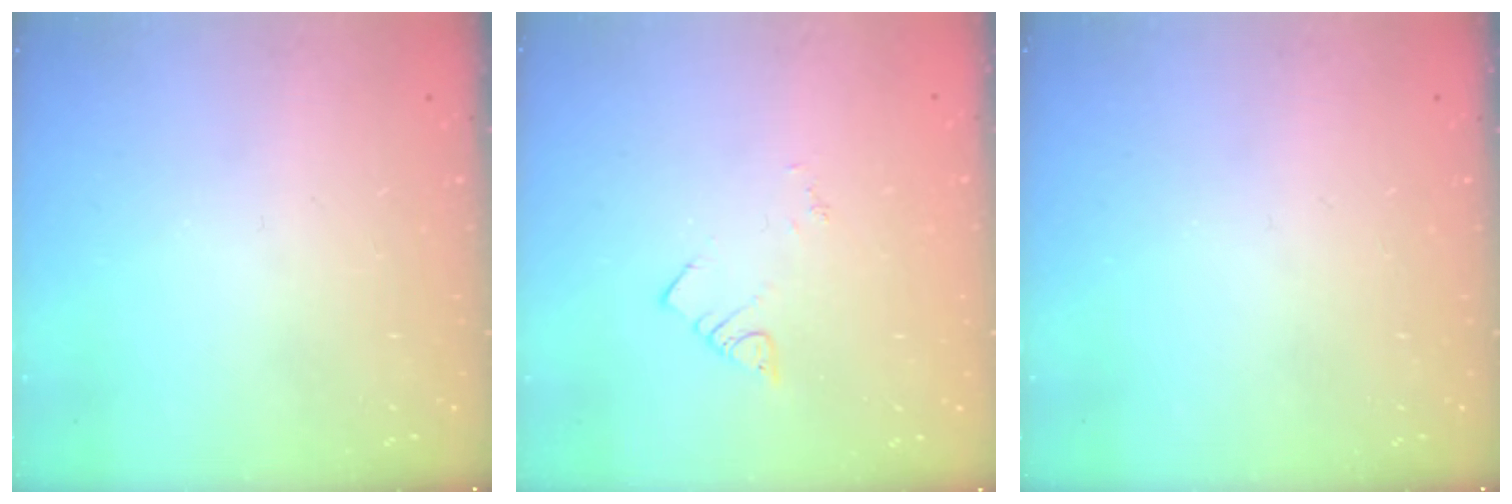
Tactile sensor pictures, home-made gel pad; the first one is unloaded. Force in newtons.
{"total": 1.8, "press": 1.8, "slide": 0.3}
{"total": 0.0}